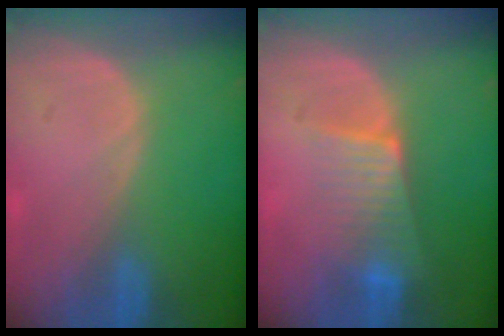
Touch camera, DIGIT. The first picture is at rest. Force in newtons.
{"total": 6.7, "press": 5.9, "slide": 3.1}